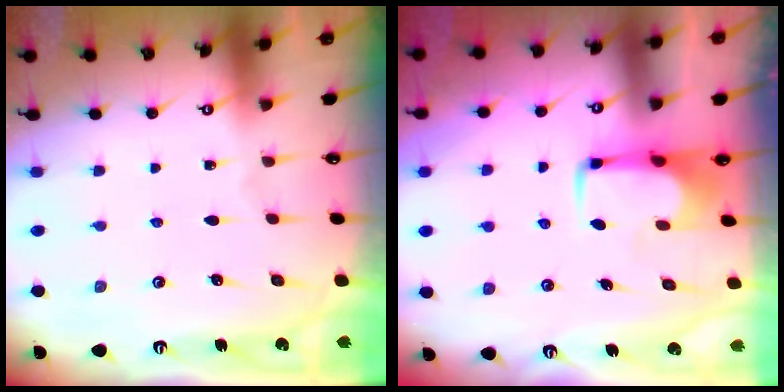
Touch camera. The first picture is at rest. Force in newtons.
{"total": 1.6, "press": 1.5, "slide": 0.5}